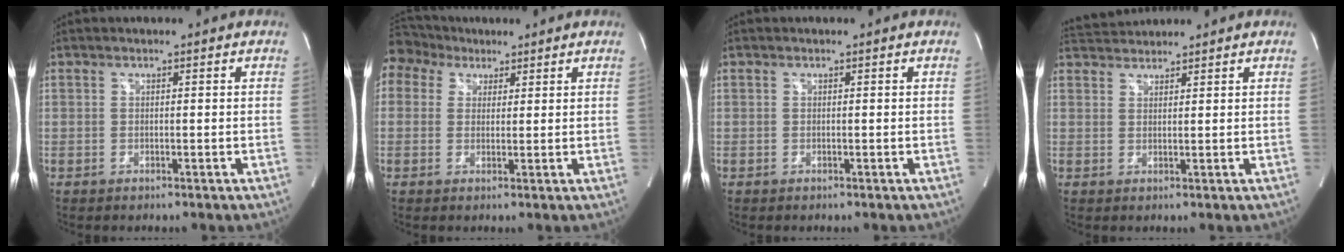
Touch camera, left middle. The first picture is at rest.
{"total": 6.0, "force": [4.2, 4.2, 0.8], "torque": [-0.025, 0.041, 0.082]}
{"total": 0.0}
{"total": 3.8, "force": [3.8, 0.3, 0.1], "torque": [-0.011, 0.025, 0.073]}